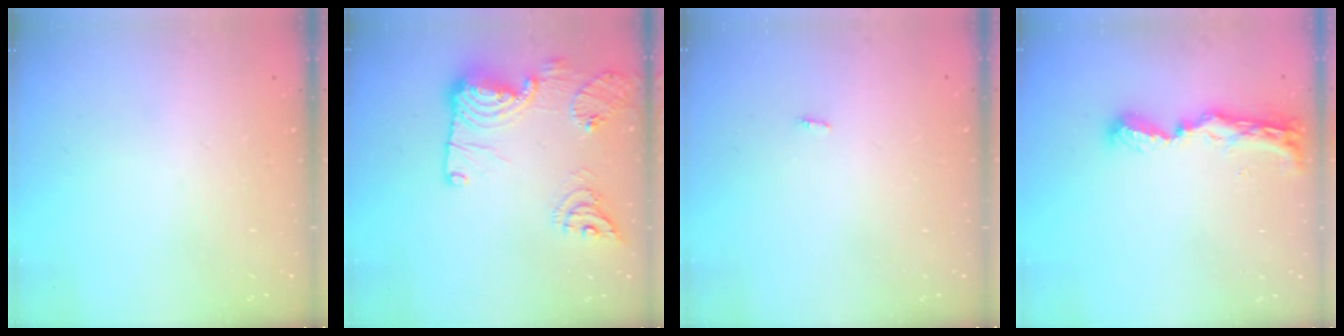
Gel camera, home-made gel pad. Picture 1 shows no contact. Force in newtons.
{"total": 19.1, "press": 18.3, "slide": 5.5}
{"total": 2.8, "press": 1.8, "slide": 2.2}
{"total": 8.7, "press": 8.7, "slide": 0.3}